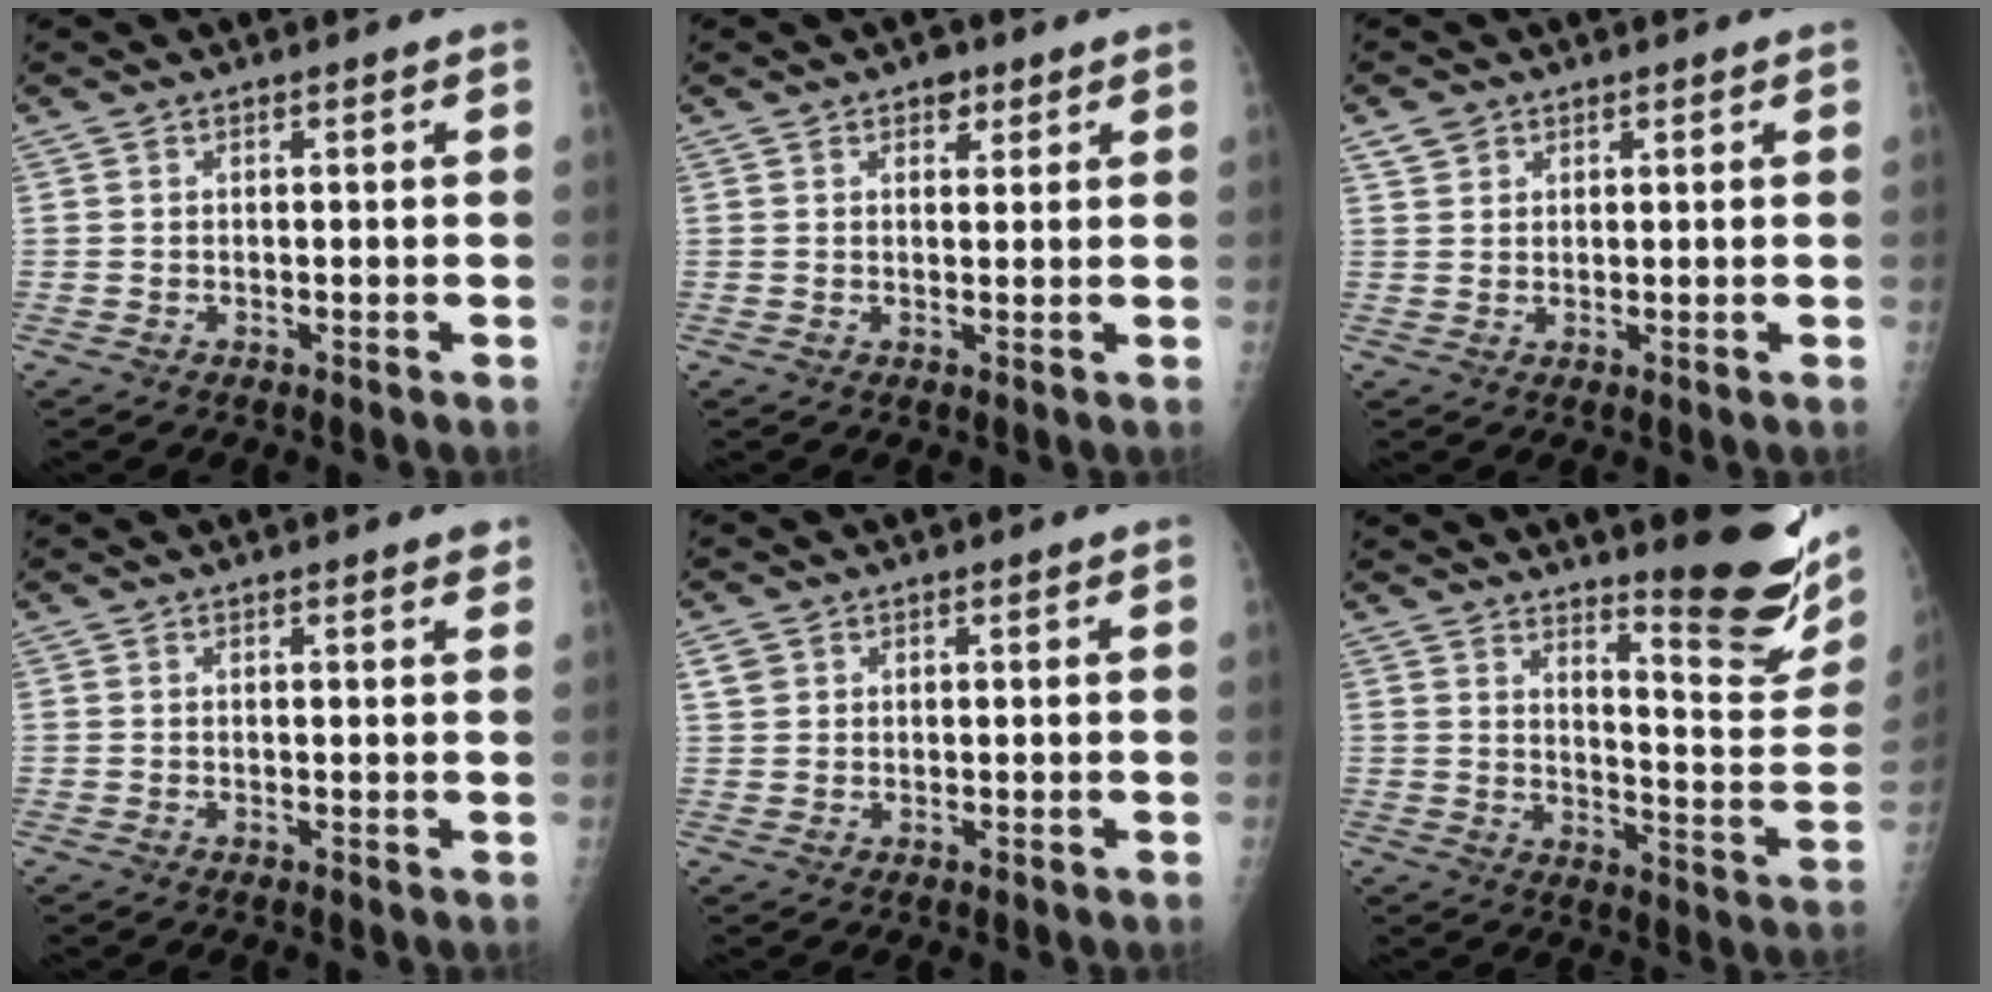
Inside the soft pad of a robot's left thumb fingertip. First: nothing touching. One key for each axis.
{"total": 2.4, "fx": 1.5, "fy": 1.5, "fz": 1.2, "tx": 0.001, "ty": -0.005, "tz": 0.018}
{"total": 2.5, "fx": 1.5, "fy": 1.9, "fz": 0.6, "tx": 0.002, "ty": -0.007, "tz": 0.024}
{"total": 2.0, "fx": 1.4, "fy": 0.3, "fz": 1.3, "tx": -0.012, "ty": -0.003, "tz": 0.015}
{"total": 2.4, "fx": 1.3, "fy": 1.8, "fz": 0.8, "tx": -0.003, "ty": -0.004, "tz": 0.024}
{"total": 18.3, "fx": 12.8, "fy": 3.5, "fz": 12.7, "tx": -0.136, "ty": -0.110, "tz": 0.179}